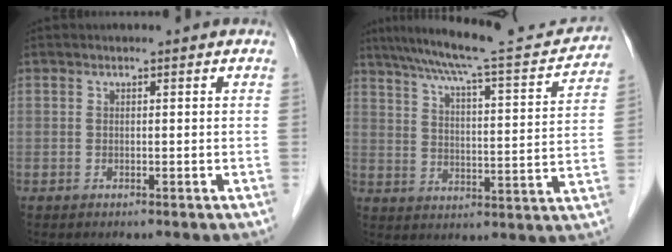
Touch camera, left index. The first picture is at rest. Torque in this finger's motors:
{"motor_torque": [0.10, -0.15, 0.35, 0.09]}